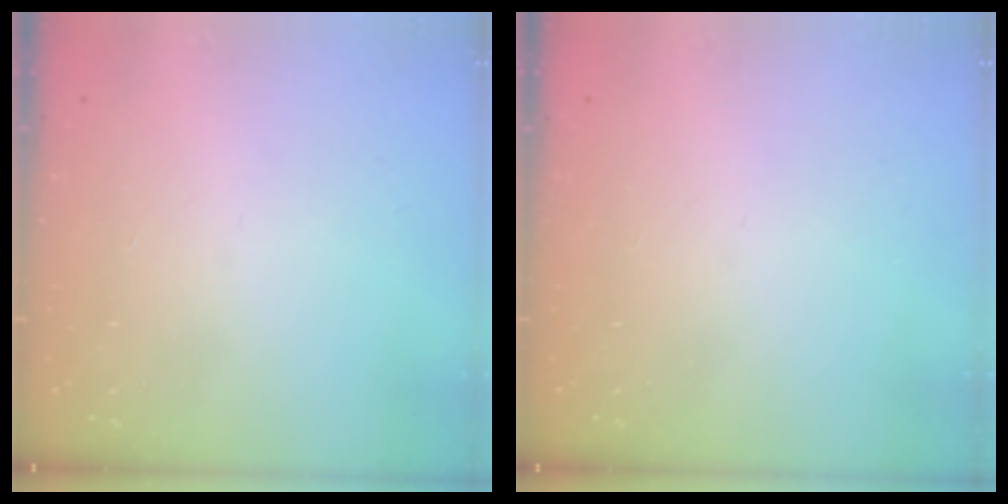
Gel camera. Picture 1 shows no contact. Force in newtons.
{"total": 0.0}